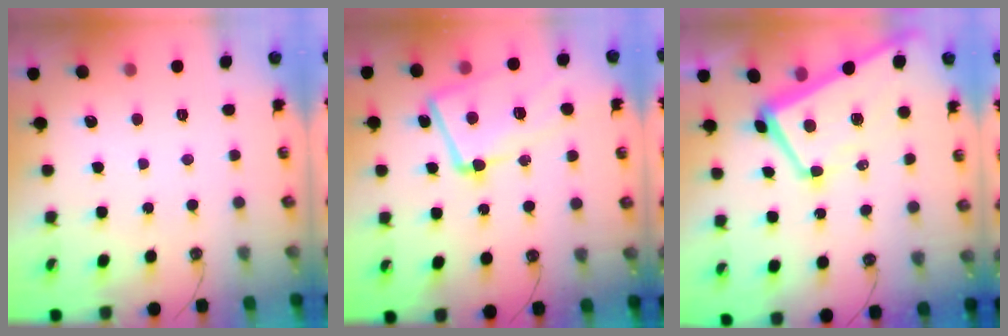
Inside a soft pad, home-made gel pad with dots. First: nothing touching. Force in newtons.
{"total": 10.3, "press": 10.1, "slide": 2.2}
{"total": 6.3, "press": 6.2, "slide": 1.2}